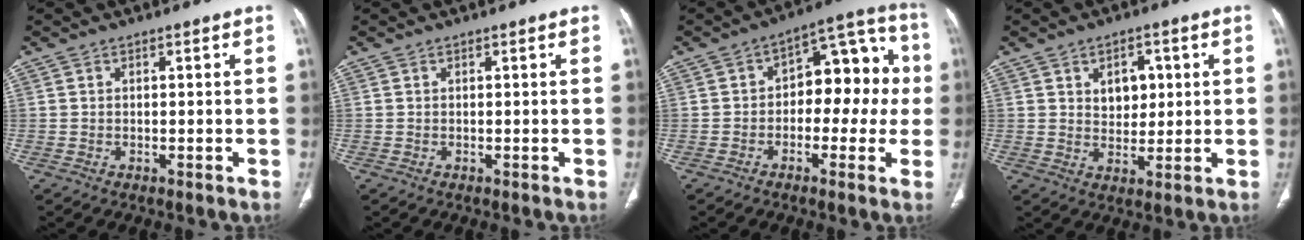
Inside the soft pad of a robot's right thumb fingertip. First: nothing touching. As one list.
[{"total": 0.0}, {"total": 13.3, "force": [-0.3, 8.1, 10.6], "torque": [-0.078, 0.050, -0.018]}, {"total": 6.3, "force": [1.9, 4.3, 4.1], "torque": [-0.034, -0.010, 0.031]}]